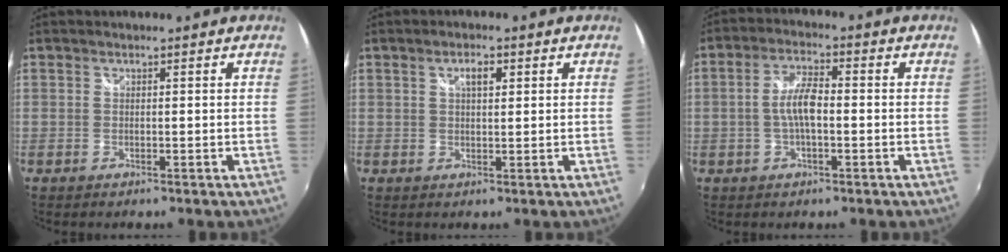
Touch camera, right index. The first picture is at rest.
{"total": 2.8, "force": [1.1, 1.2, 2.3], "torque": [-0.038, 0.006, 0.017]}
{"total": 5.7, "force": [-0.9, 1.8, 5.3], "torque": [-0.105, 0.009, -0.018]}